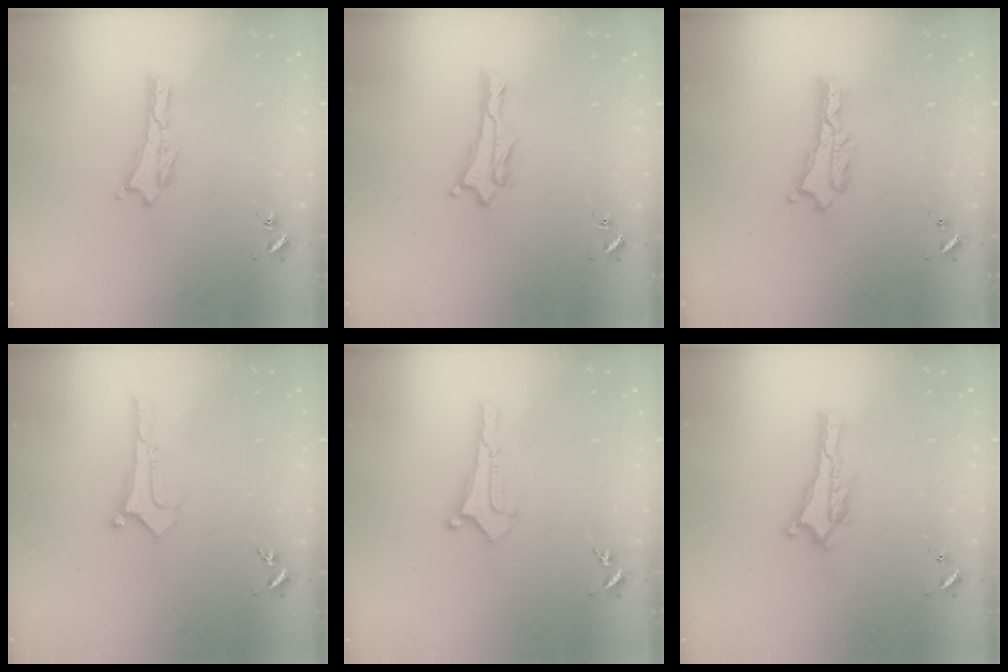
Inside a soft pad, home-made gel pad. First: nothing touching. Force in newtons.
{"total": 1.9, "press": 1.9, "slide": 0.1}
{"total": 1.3, "press": 1.3, "slide": 0.1}
{"total": 0.0}
{"total": 0.0}
{"total": 0.0}